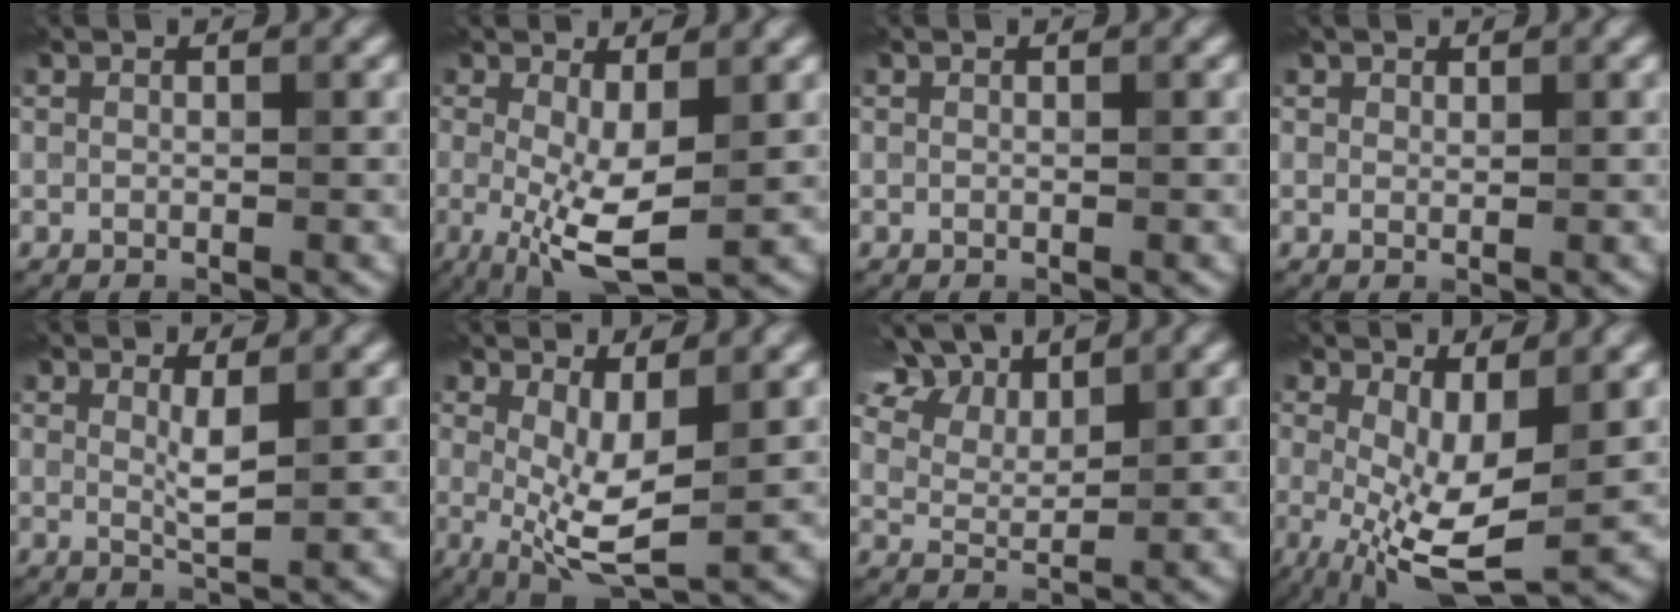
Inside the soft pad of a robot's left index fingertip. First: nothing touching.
{"total": 5.7, "force": [-0.5, 1.7, 5.4], "torque": [-0.111, -0.016, -0.008]}
{"total": 0.0}
{"total": 0.6, "force": [0.5, 0.2, 0.0], "torque": [0.002, -0.001, 0.009]}
{"total": 1.9, "force": [0.7, 0.2, 1.7], "torque": [-0.033, -0.006, 0.013]}
{"total": 5.3, "force": [0.5, 1.7, 5.0], "torque": [-0.095, -0.012, 0.011]}
{"total": 9.7, "force": [7.2, 4.4, 4.9], "torque": [-0.118, 0.027, 0.119]}
{"total": 7.0, "force": [-0.6, 2.5, 6.5], "torque": [-0.138, -0.012, -0.011]}